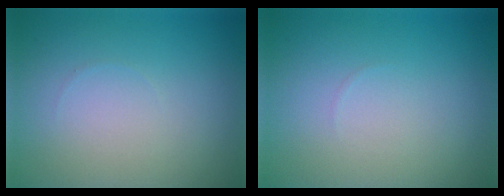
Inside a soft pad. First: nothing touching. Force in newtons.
{"total": 0.0}